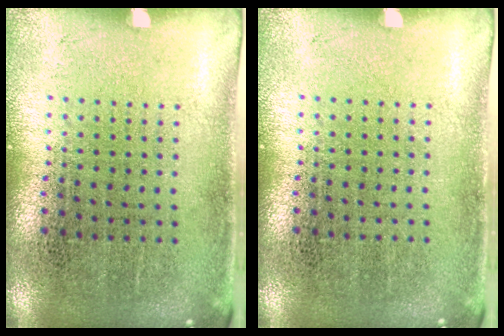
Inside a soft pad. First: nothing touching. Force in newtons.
{"total": 0.0}